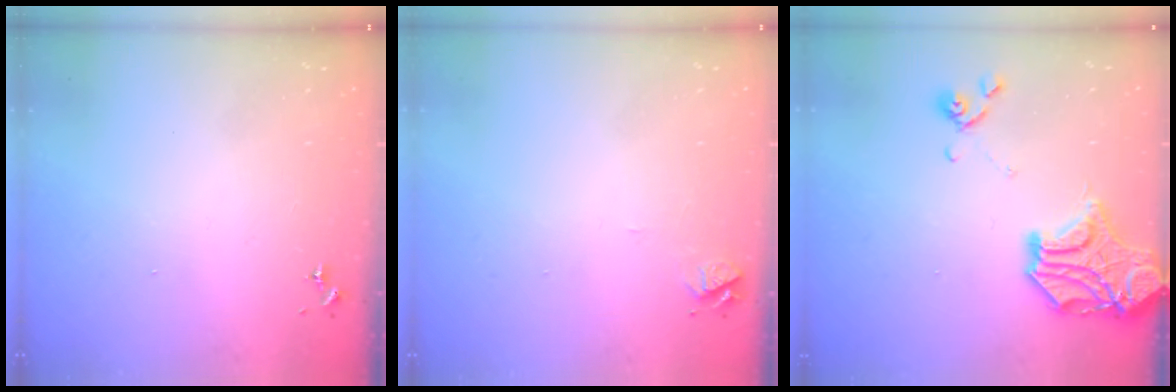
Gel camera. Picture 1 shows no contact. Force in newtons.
{"total": 4.9, "press": 4.9, "slide": 0.5}
{"total": 15.9, "press": 15.6, "slide": 2.9}